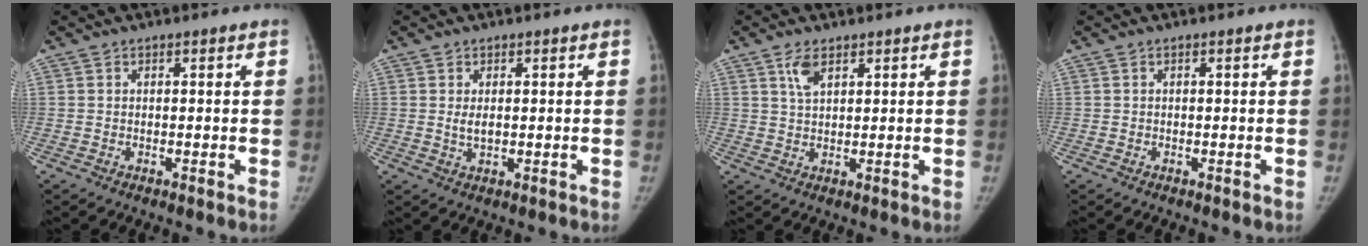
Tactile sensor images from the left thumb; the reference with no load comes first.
{"total": 2.2, "force": [0.4, 1.4, 1.7], "torque": [-0.026, -0.006, 0.010]}
{"total": 3.6, "force": [2.1, 1.8, 2.3], "torque": [-0.038, -0.008, 0.045]}
{"total": 0.0}